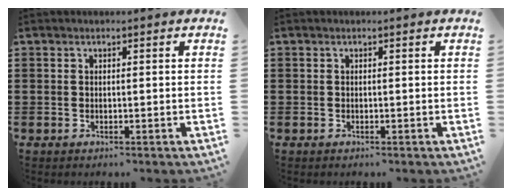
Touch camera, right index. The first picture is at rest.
{"total": 0.0}